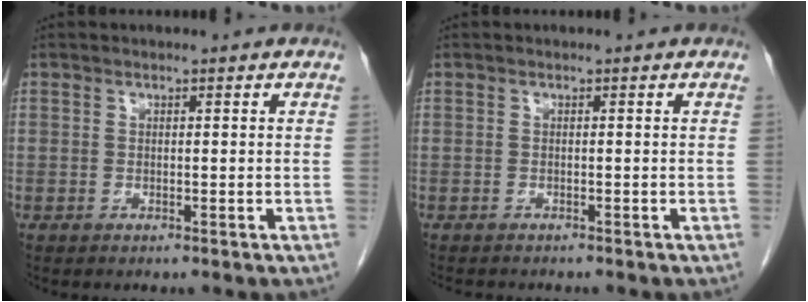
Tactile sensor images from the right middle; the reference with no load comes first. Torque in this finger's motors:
{"motor_torque": [0.00, 0.00, 0.00, 0.01]}